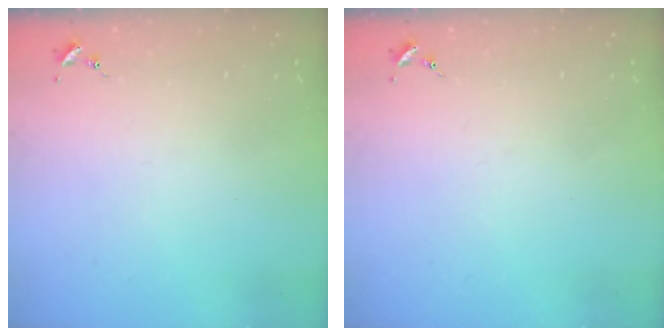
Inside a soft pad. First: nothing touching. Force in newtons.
{"total": 0.0}